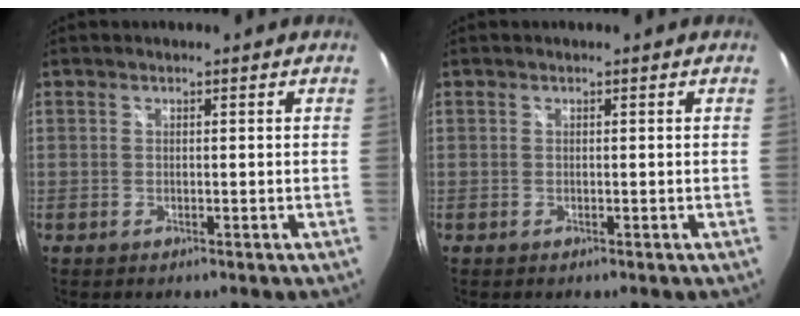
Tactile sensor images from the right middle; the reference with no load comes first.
{"total": 0.0}